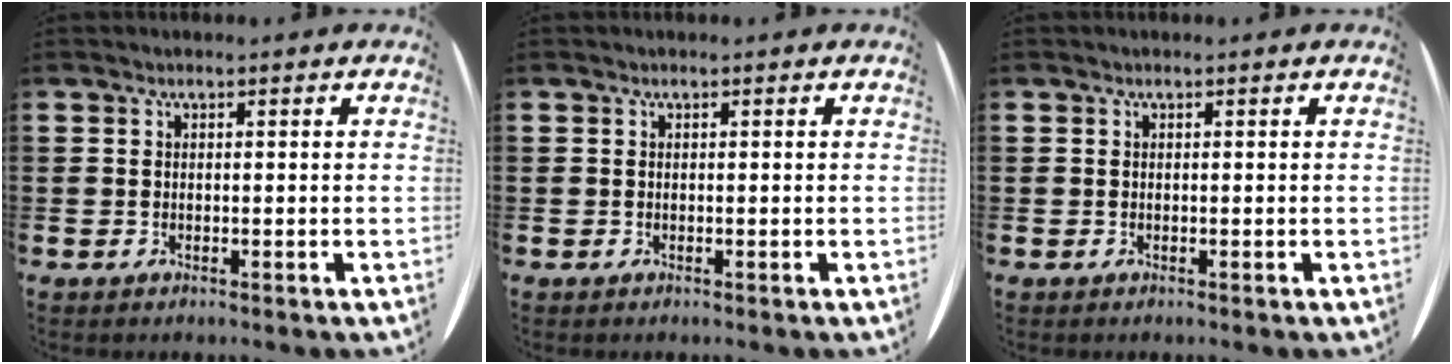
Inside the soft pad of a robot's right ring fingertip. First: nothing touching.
{"total": 0.0}
{"total": 0.0}